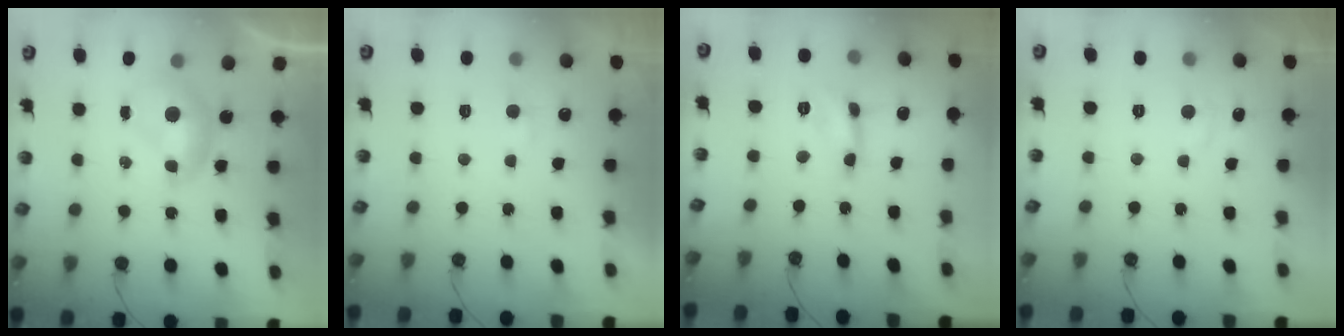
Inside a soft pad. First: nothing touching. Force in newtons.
{"total": 2.5, "press": 2.4, "slide": 0.5}
{"total": 0.9, "press": 0.8, "slide": 0.1}
{"total": 1.3, "press": 1.1, "slide": 0.7}